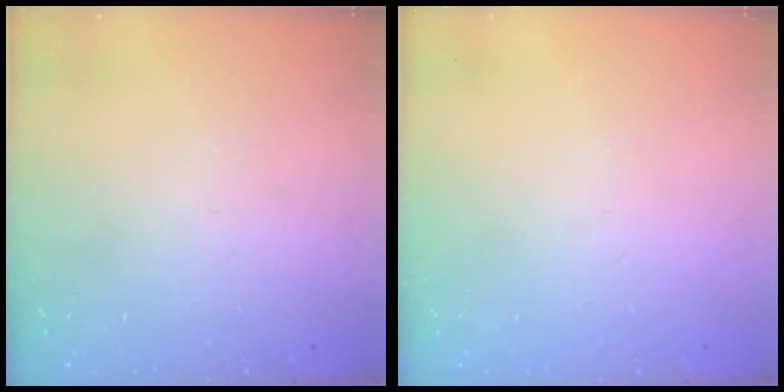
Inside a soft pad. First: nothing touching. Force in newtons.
{"total": 0.0}